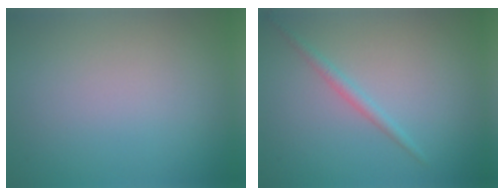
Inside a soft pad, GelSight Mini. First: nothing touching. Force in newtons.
{"total": 1.3, "press": 1.3, "slide": 0.1}